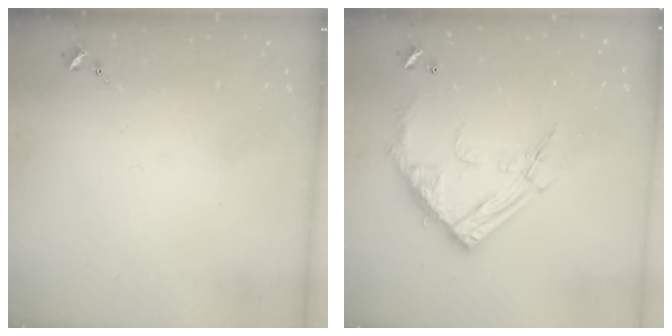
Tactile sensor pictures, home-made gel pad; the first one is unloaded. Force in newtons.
{"total": 17.2, "press": 17.1, "slide": 1.4}